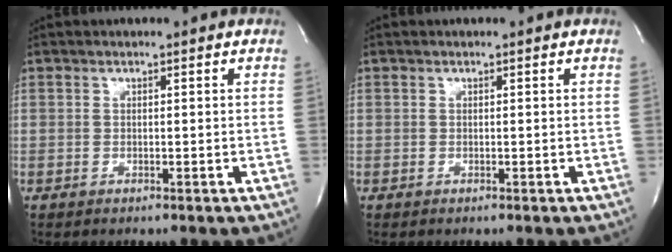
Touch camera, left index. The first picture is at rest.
{"total": 0.0}